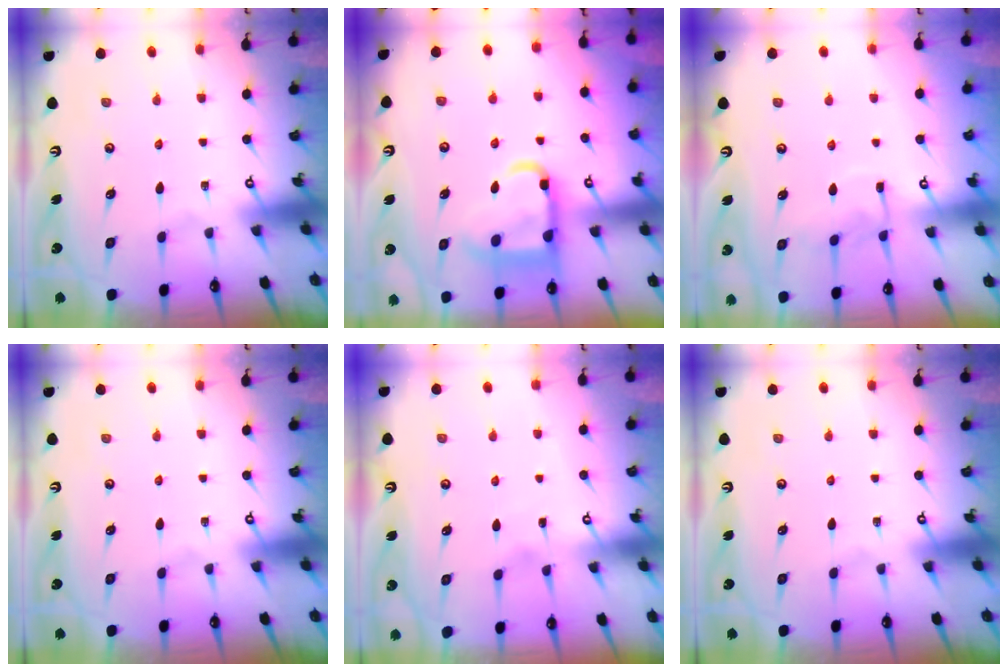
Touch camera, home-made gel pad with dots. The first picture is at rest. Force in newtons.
{"total": 14.8, "press": 14.7, "slide": 1.7}
{"total": 7.3, "press": 7.3, "slide": 0.7}
{"total": 0.0}
{"total": 1.8, "press": 1.8, "slide": 0.3}
{"total": 0.0}